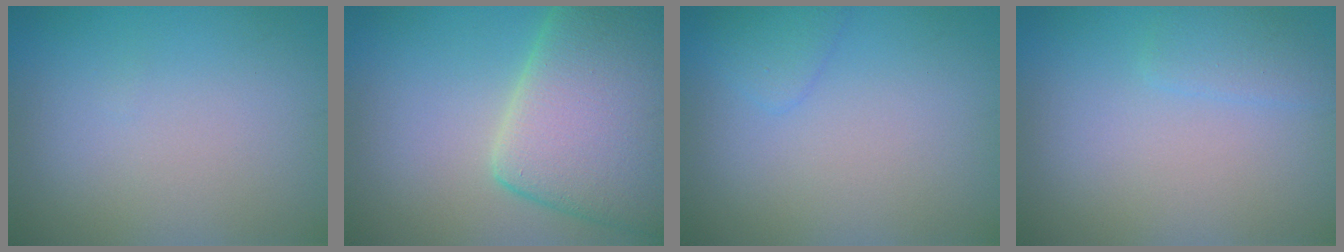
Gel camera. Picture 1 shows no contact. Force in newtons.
{"total": 12.2, "press": 12.2, "slide": 0.6}
{"total": 1.4, "press": 1.4, "slide": 0.1}
{"total": 1.6, "press": 1.6, "slide": 0.0}